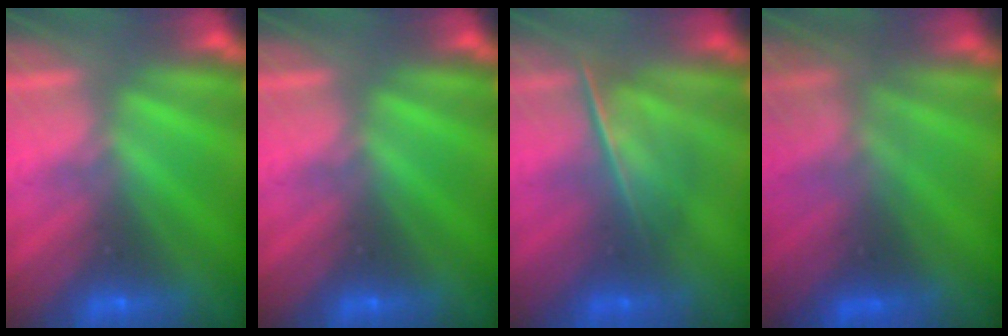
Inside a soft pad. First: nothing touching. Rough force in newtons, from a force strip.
{"total": 0.0}
{"total": 2.3}
{"total": 4.1}